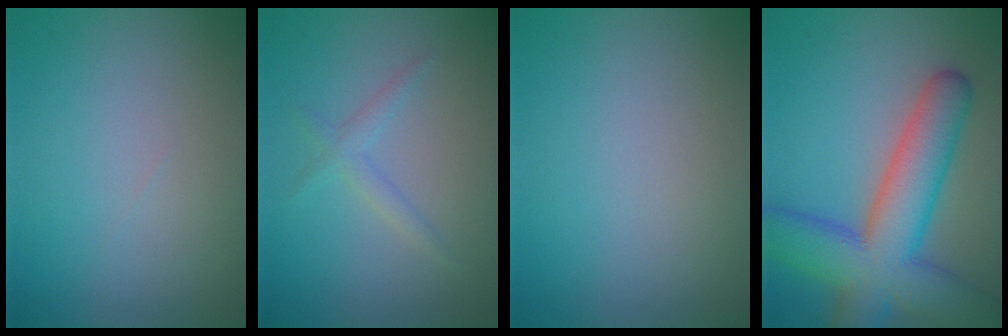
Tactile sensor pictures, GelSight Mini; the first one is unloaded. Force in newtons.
{"total": 1.4, "press": 1.4, "slide": 0.0}
{"total": 0.0}
{"total": 10.3, "press": 10.3, "slide": 0.2}